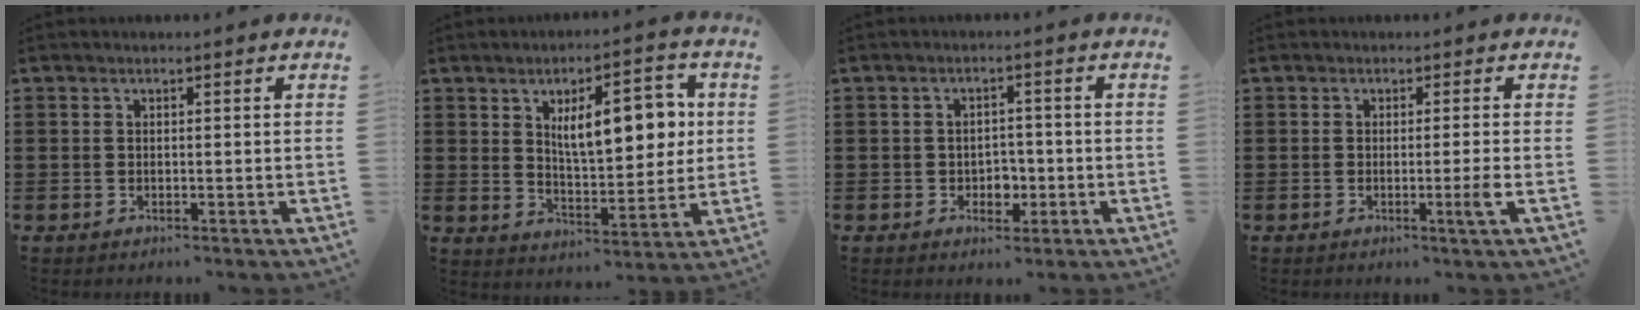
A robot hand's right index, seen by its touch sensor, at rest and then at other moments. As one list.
[{"total": 11.2, "force": [2.9, 4.8, 9.7], "torque": [-0.148, 0.000, 0.043]}, {"total": 2.7, "force": [-0.9, 2.1, 1.4], "torque": [-0.025, -0.001, -0.023]}, {"total": 3.2, "force": [-0.7, -0.7, 3.0], "torque": [-0.049, -0.015, -0.015]}]